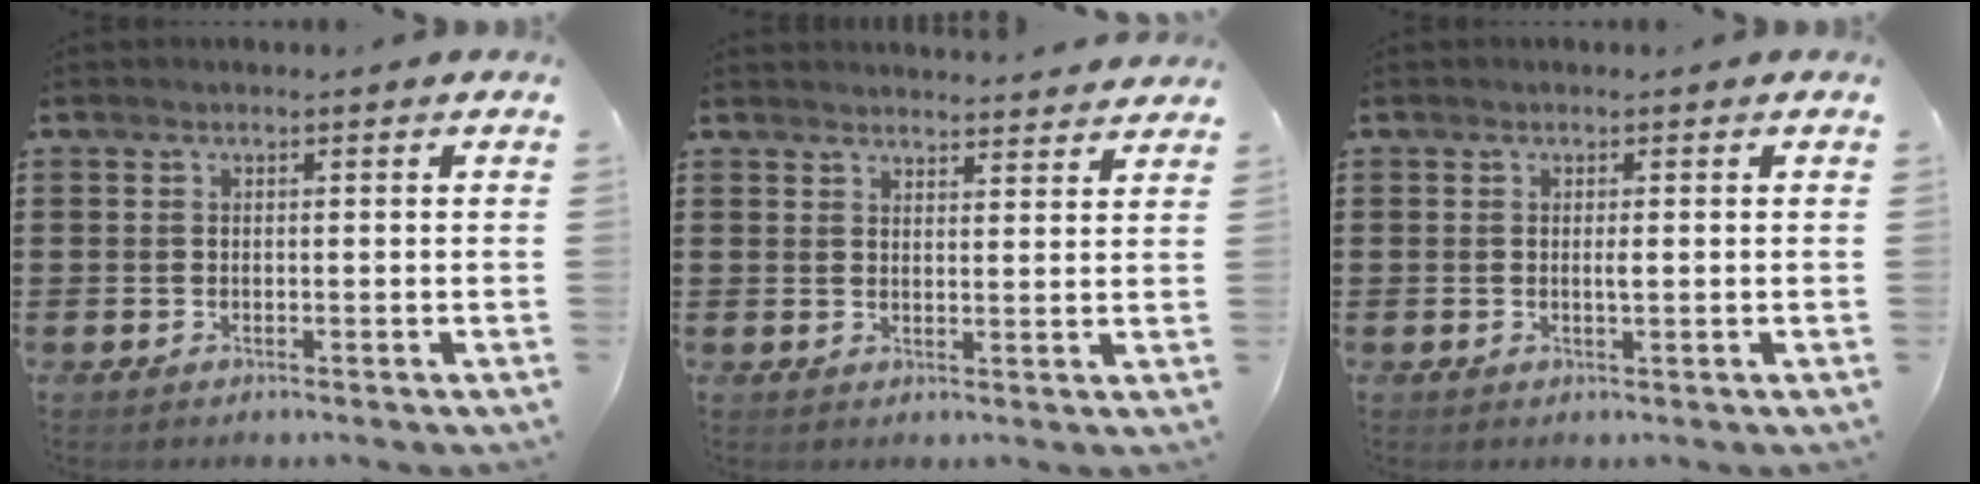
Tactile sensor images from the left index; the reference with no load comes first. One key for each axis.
{"total": 2.9, "fx": 2.9, "fy": -0.1, "fz": 0.0, "tx": 0.000, "ty": -0.016, "tz": 0.053}
{"total": 1.0, "fx": 0.0, "fy": 0.1, "fz": 1.0, "tx": -0.020, "ty": -0.003, "tz": 0.000}